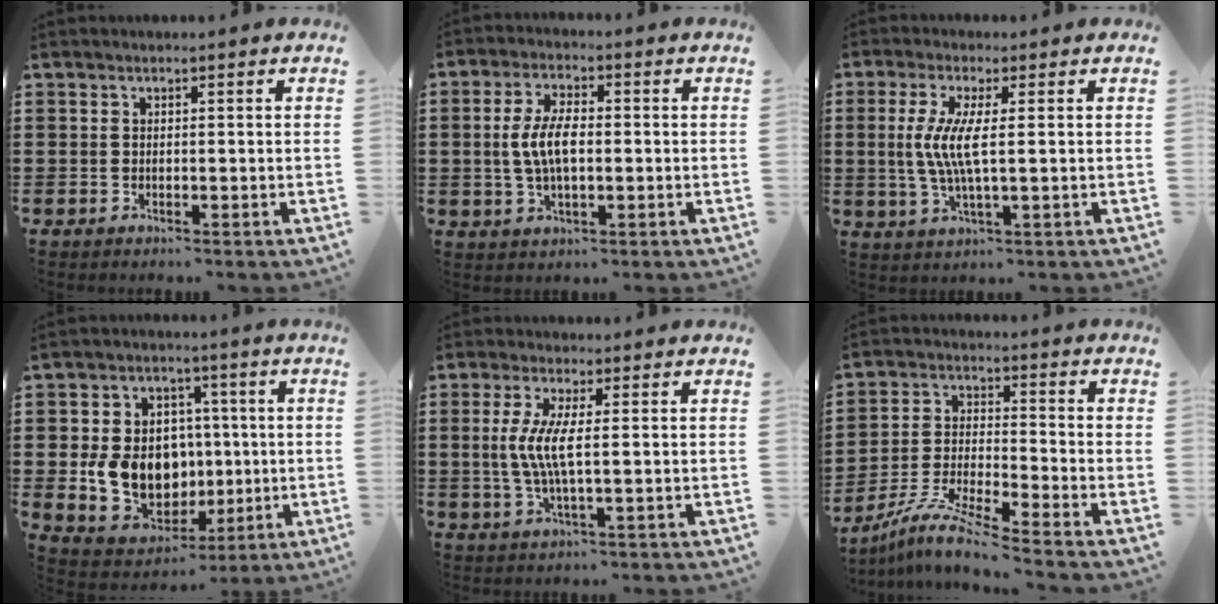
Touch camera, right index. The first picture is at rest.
{"total": 6.5, "force": [-0.1, 2.9, 5.8], "torque": [-0.136, -0.001, -0.011]}
{"total": 6.1, "force": [0.4, 0.7, 6.1], "torque": [-0.135, -0.012, -0.002]}
{"total": 10.8, "force": [0.1, 9.2, 5.7], "torque": [-0.138, 0.012, 0.009]}
{"total": 5.7, "force": [0.2, 0.8, 5.7], "torque": [-0.128, -0.011, -0.005]}
{"total": 8.2, "force": [-7.5, -0.5, 3.2], "torque": [-0.079, -0.012, -0.153]}